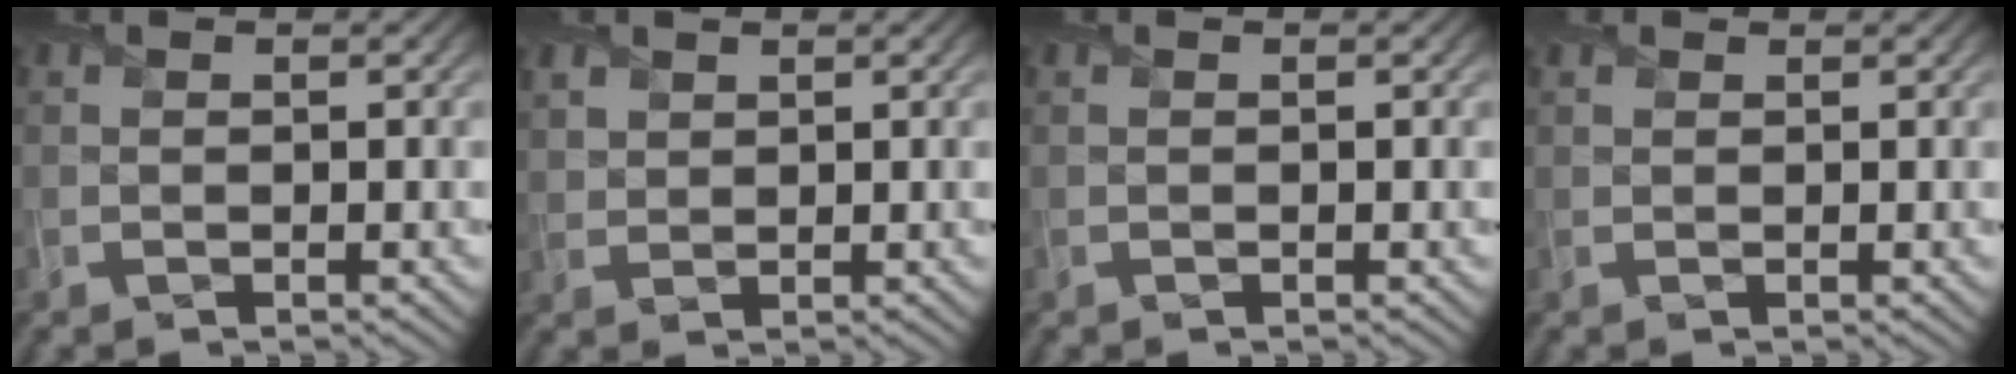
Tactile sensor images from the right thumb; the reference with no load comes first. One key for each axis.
{"total": 2.3, "fx": 1.7, "fy": 1.5, "fz": 0.5, "tx": -0.016, "ty": 0.003, "tz": 0.038}
{"total": 0.0}
{"total": 1.0, "fx": 0.9, "fy": 0.5, "fz": 0.1, "tx": -0.006, "ty": 0.006, "tz": 0.017}